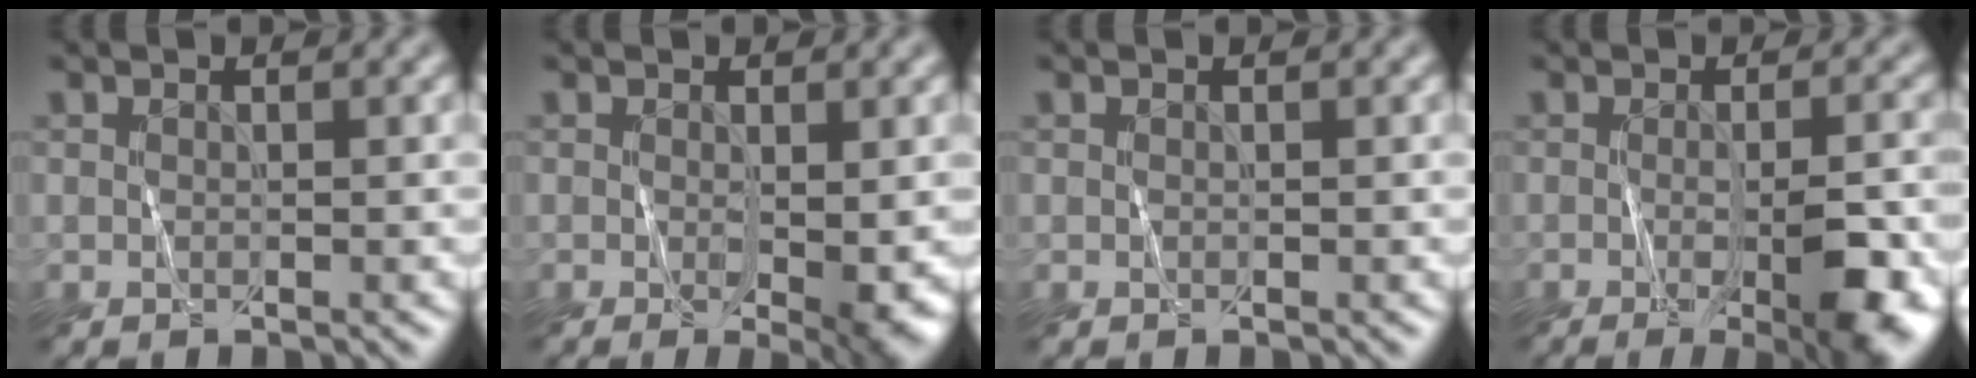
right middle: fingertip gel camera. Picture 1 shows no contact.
{"total": 3.4, "force": [-0.5, 0.4, 3.3], "torque": [-0.051, -0.012, -0.004]}
{"total": 0.0}
{"total": 6.9, "force": [-1.7, 1.8, 6.5], "torque": [-0.094, -0.016, -0.017]}